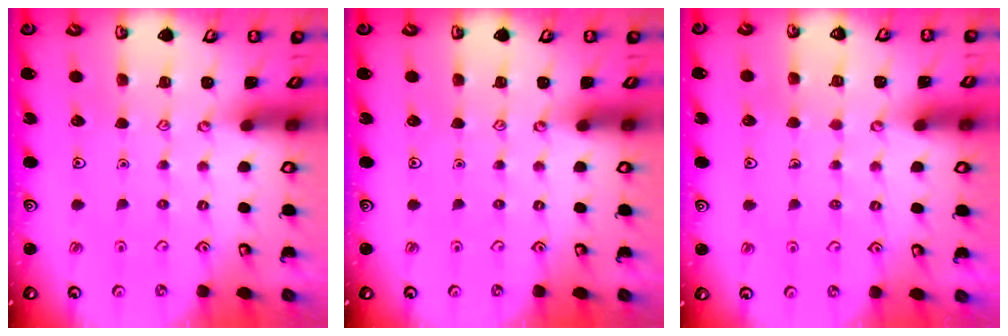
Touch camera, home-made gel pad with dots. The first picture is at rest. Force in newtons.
{"total": 0.0}
{"total": 3.5, "press": 3.5, "slide": 0.3}